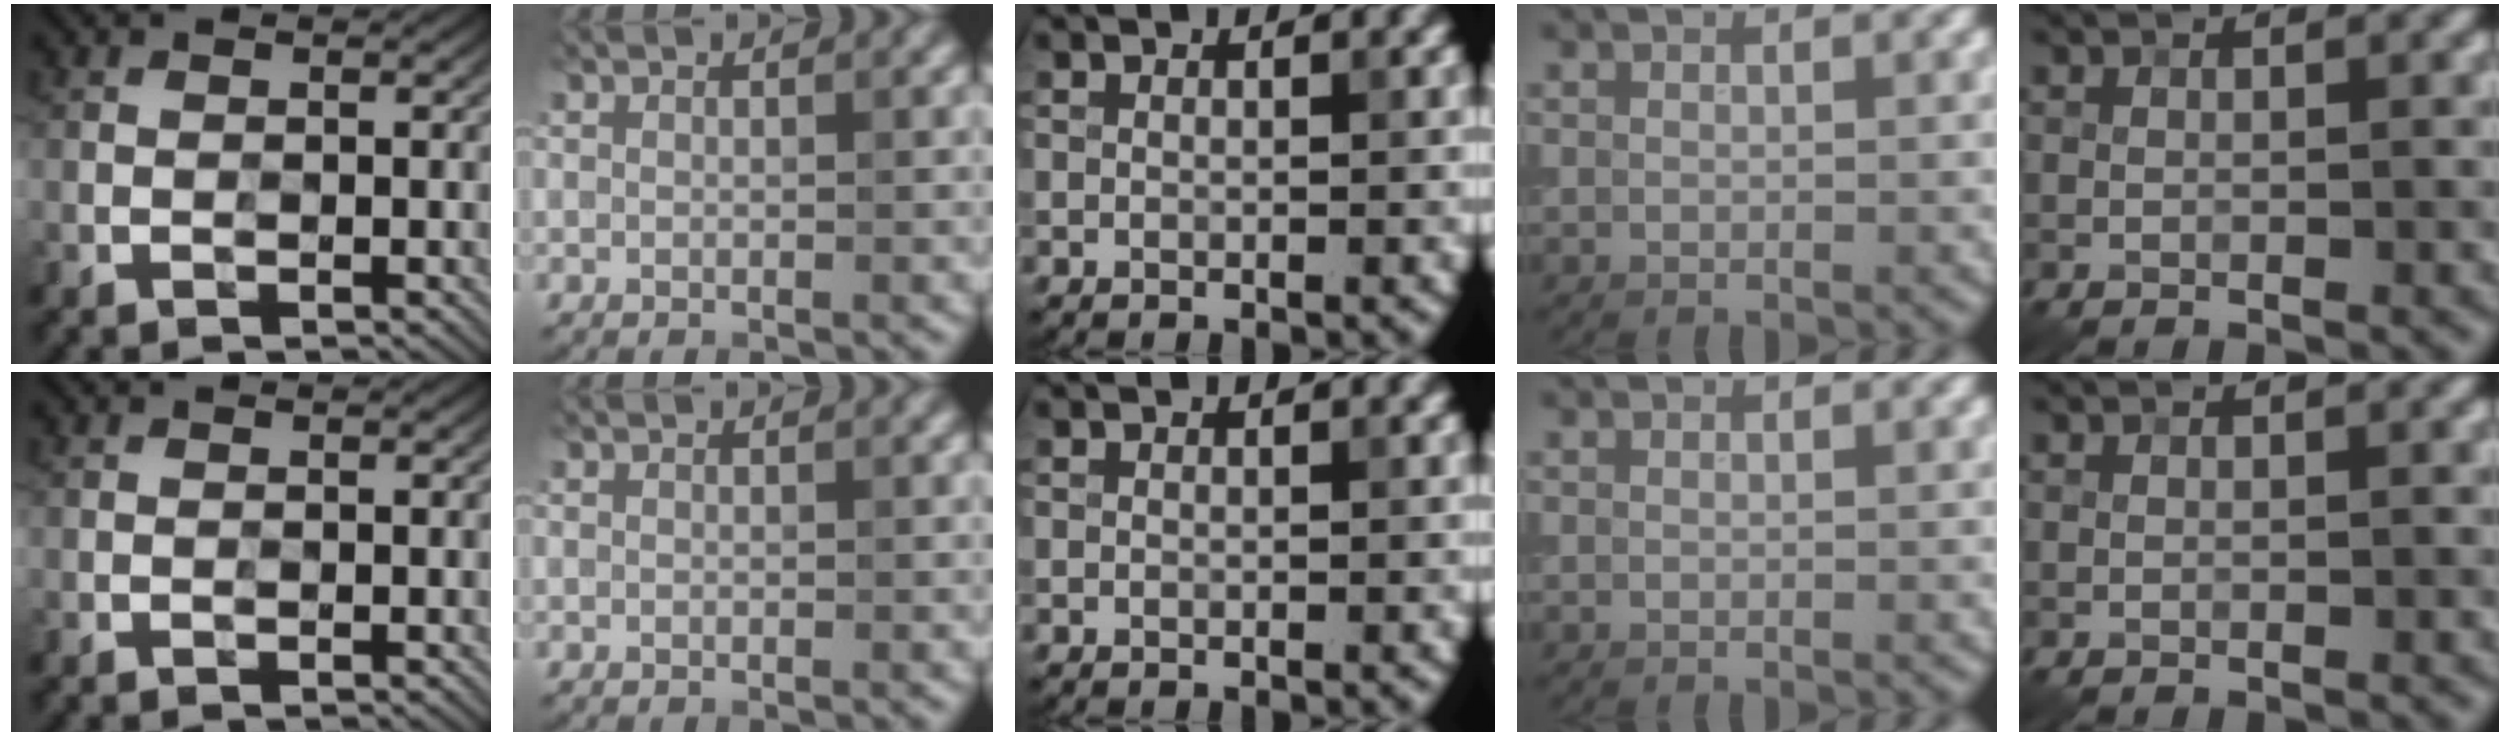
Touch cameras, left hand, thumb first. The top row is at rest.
{}